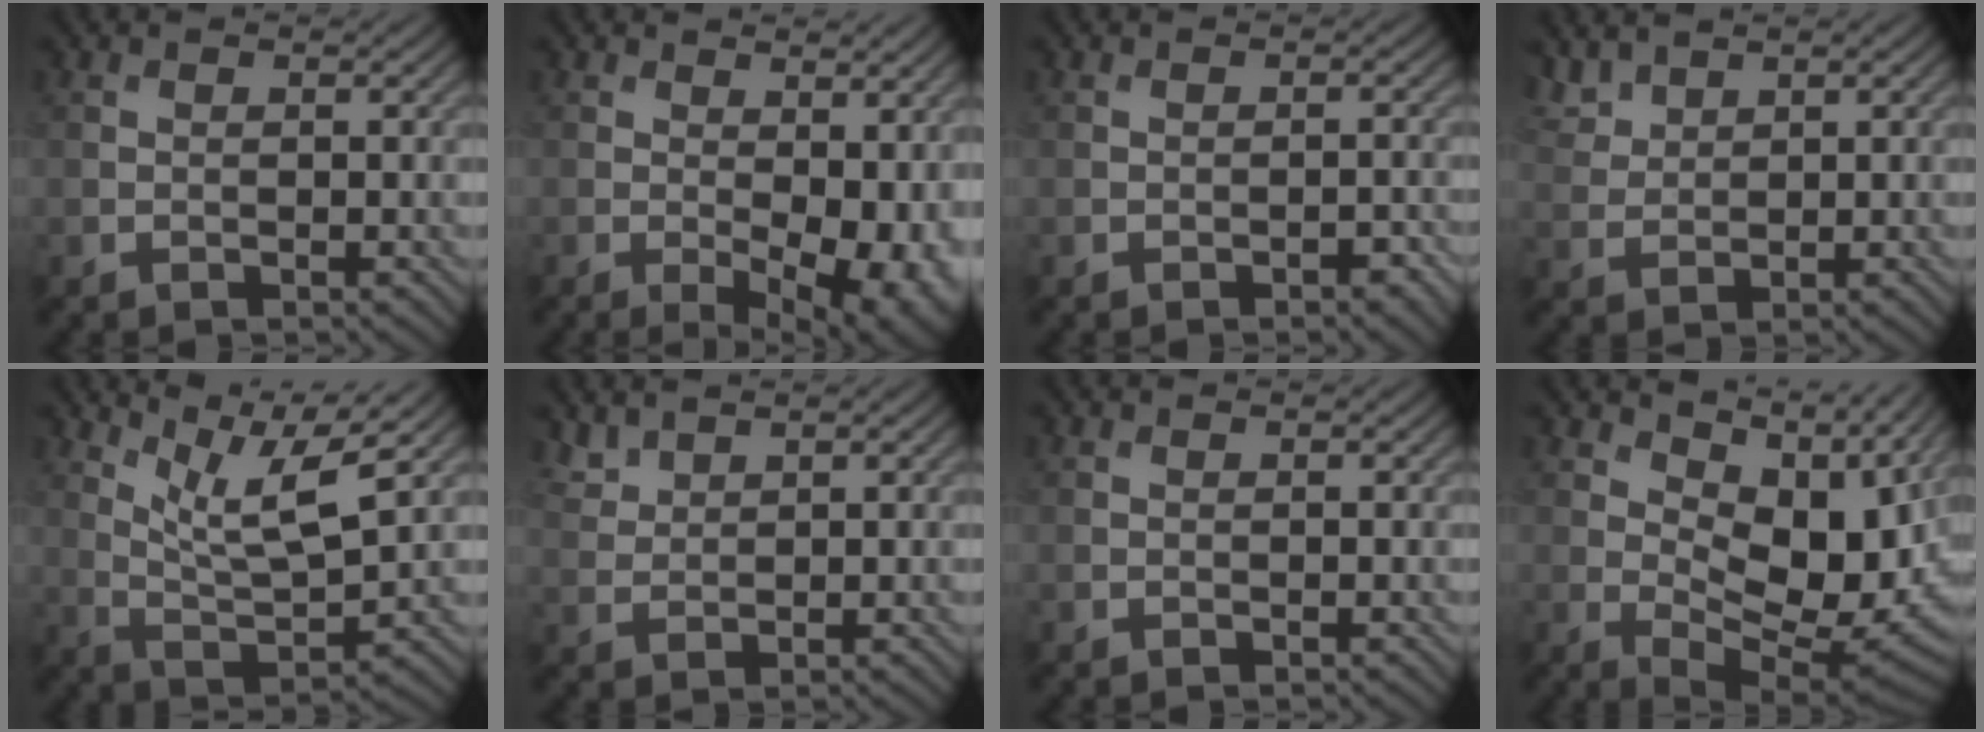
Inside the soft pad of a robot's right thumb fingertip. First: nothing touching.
{"total": 9.7, "force": [-1.1, 5.1, 8.1], "torque": [-0.103, -0.024, 0.010]}
{"total": 1.4, "force": [-0.8, 0.4, 1.0], "torque": [-0.012, 0.002, -0.012]}
{"total": 2.9, "force": [2.4, 1.2, 1.1], "torque": [-0.032, 0.006, 0.058]}
{"total": 8.8, "force": [5.7, 1.9, 6.4], "torque": [-0.138, -0.001, 0.108]}
{"total": 2.3, "force": [2.0, 0.8, 0.7], "torque": [-0.021, 0.003, 0.050]}
{"total": 0.0}
{"total": 13.4, "force": [4.2, 7.4, 10.3], "torque": [-0.163, -0.006, 0.081]}